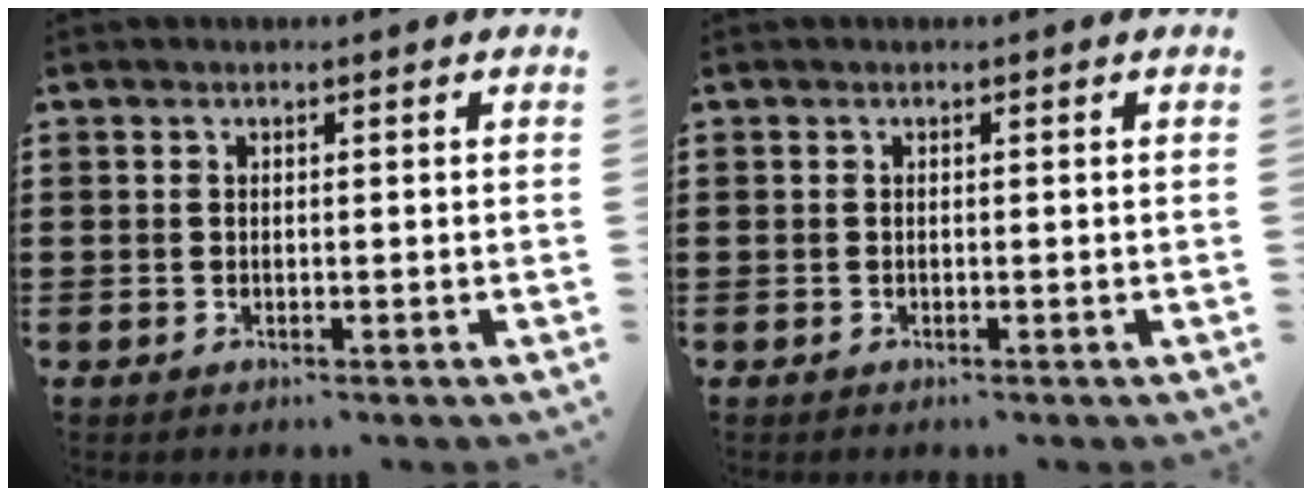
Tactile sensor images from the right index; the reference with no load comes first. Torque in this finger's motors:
{"motor_torque": [-0.07, 0.06, 0.00, 0.01]}